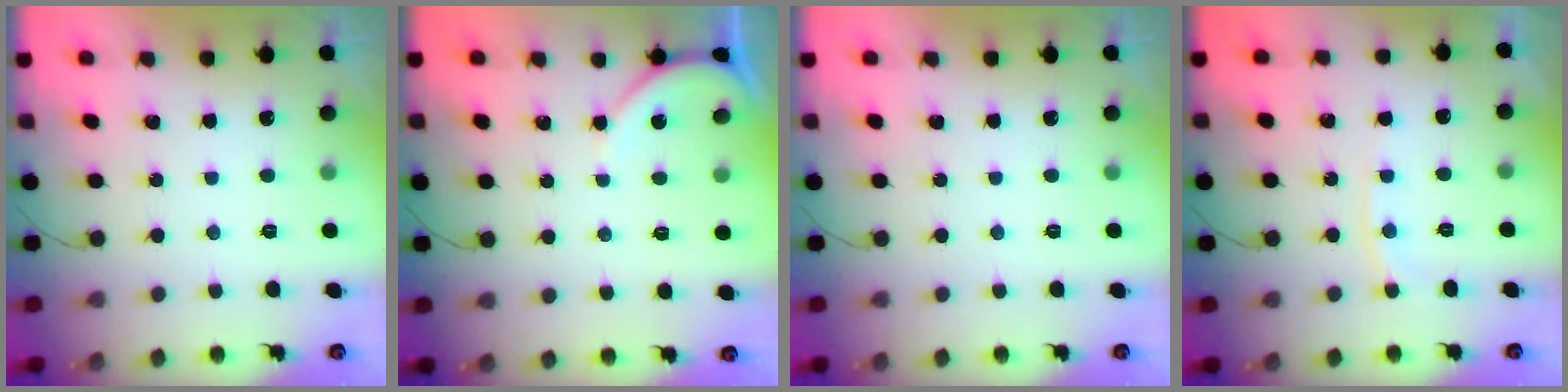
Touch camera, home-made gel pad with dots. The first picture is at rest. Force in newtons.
{"total": 4.4, "press": 4.4, "slide": 0.6}
{"total": 0.0}
{"total": 4.7, "press": 4.6, "slide": 0.8}